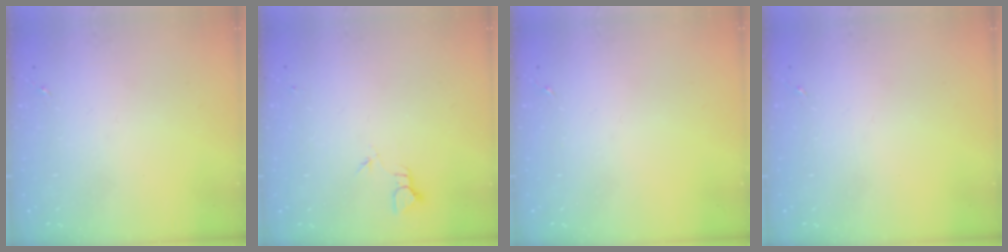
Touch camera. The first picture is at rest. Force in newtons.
{"total": 2.3, "press": 2.3, "slide": 0.1}
{"total": 0.0}
{"total": 0.0}